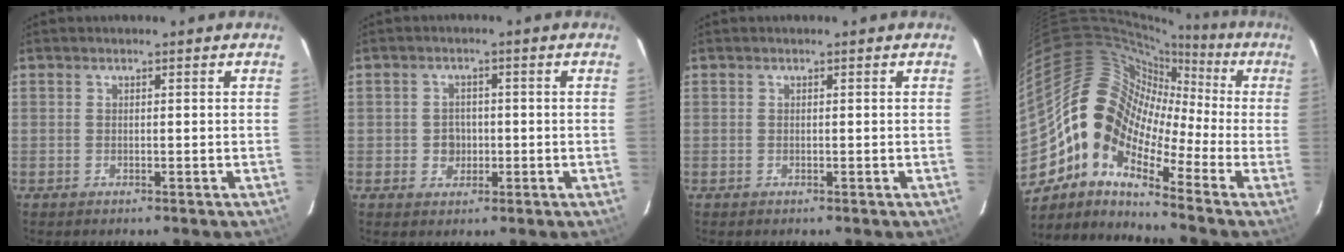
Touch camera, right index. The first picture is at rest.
{"total": 3.3, "force": [-0.5, 3.1, 1.0], "torque": [-0.021, 0.009, -0.003]}
{"total": 0.0}
{"total": 15.2, "force": [-5.5, 9.8, 10.2], "torque": [-0.172, 0.014, -0.130]}